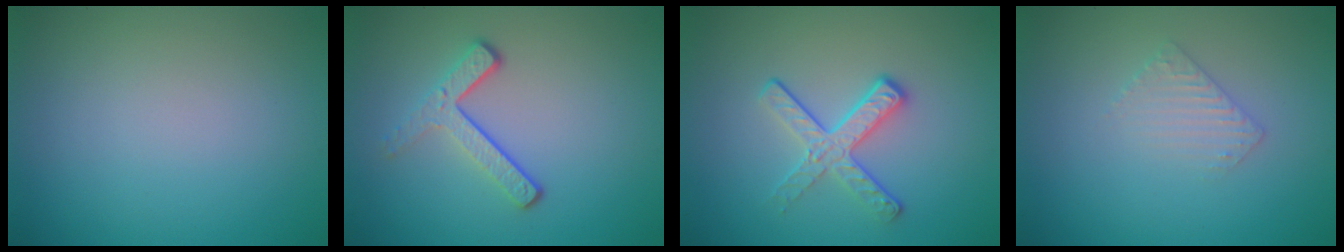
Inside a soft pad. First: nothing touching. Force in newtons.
{"total": 3.3, "press": 2.3, "slide": 2.3}
{"total": 3.1, "press": 2.4, "slide": 1.9}
{"total": 1.6, "press": 1.6, "slide": 0.4}